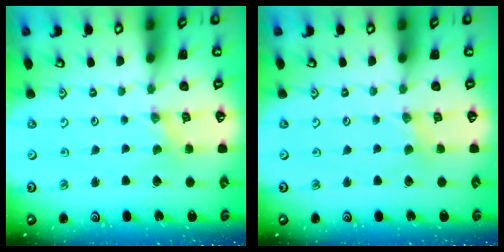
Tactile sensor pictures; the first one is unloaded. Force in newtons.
{"total": 2.4, "press": 2.3, "slide": 0.5}